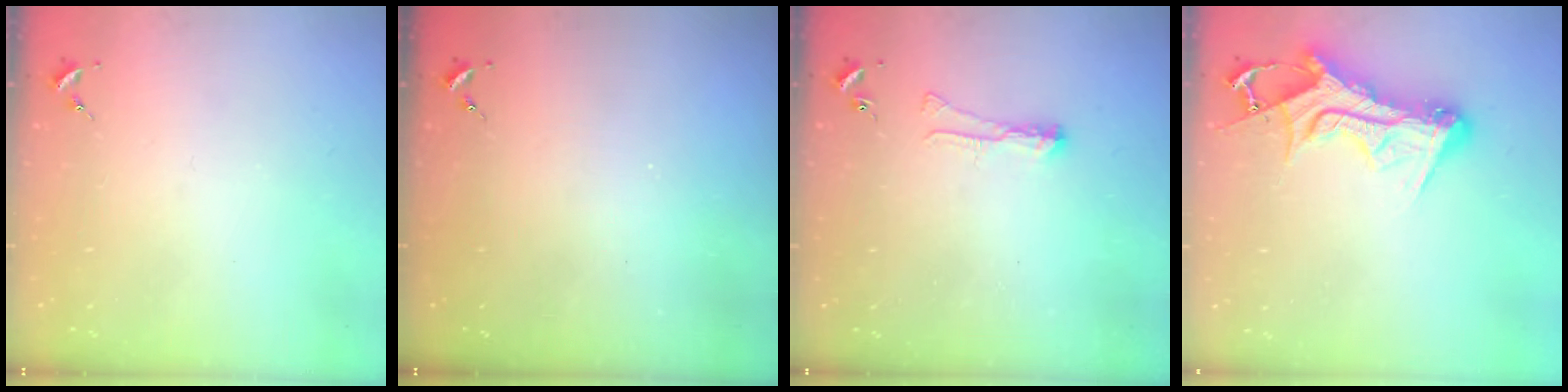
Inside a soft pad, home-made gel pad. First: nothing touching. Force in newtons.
{"total": 0.0}
{"total": 4.2, "press": 4.2, "slide": 0.6}
{"total": 14.0, "press": 14.0, "slide": 1.2}